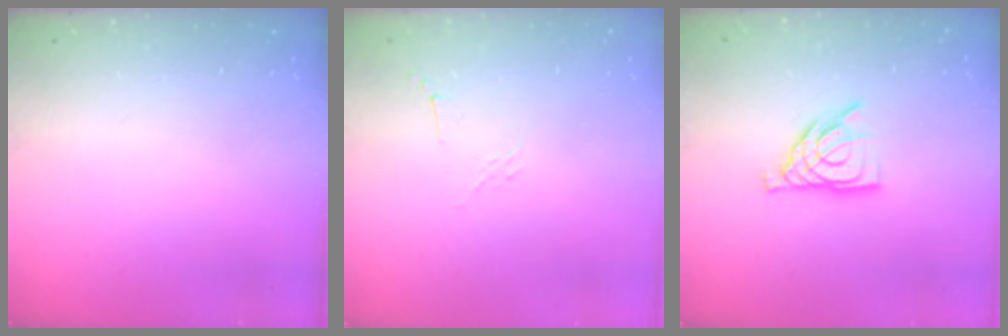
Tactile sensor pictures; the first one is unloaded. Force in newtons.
{"total": 3.3, "press": 3.2, "slide": 0.8}
{"total": 9.1, "press": 9.1, "slide": 0.8}